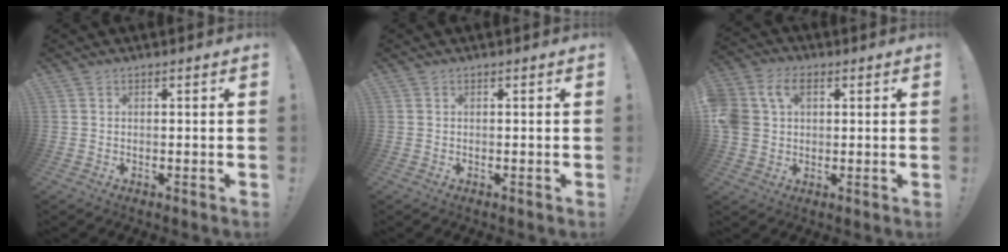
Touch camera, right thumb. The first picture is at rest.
{"total": 0.0}
{"total": 10.2, "force": [3.0, 7.4, 6.4], "torque": [-0.132, 0.005, 0.060]}